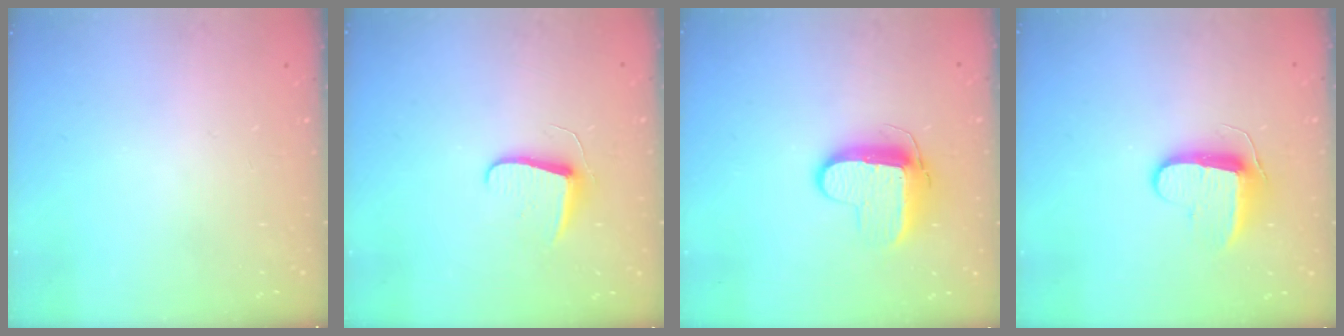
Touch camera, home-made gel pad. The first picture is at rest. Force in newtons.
{"total": 7.1, "press": 7.1, "slide": 0.7}
{"total": 10.2, "press": 10.1, "slide": 0.8}
{"total": 9.5, "press": 9.5, "slide": 0.6}